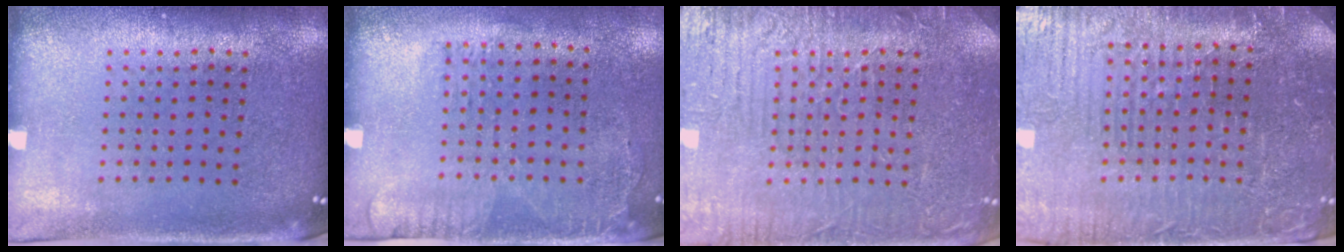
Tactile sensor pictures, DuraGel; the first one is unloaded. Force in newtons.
{"total": 1.7, "press": 1.2, "slide": 1.2}
{"total": 6.2, "press": 6.1, "slide": 0.8}
{"total": 4.5, "press": 4.4, "slide": 1.3}